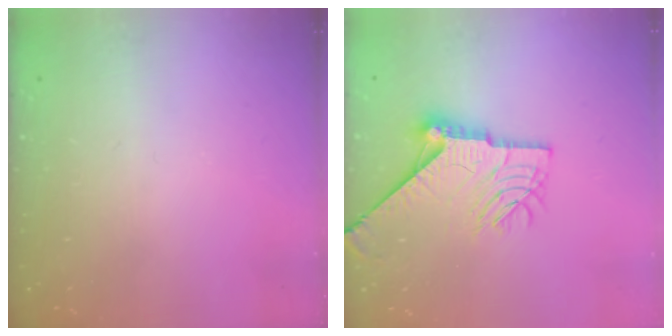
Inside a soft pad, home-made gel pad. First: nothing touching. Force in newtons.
{"total": 14.0, "press": 13.9, "slide": 0.9}